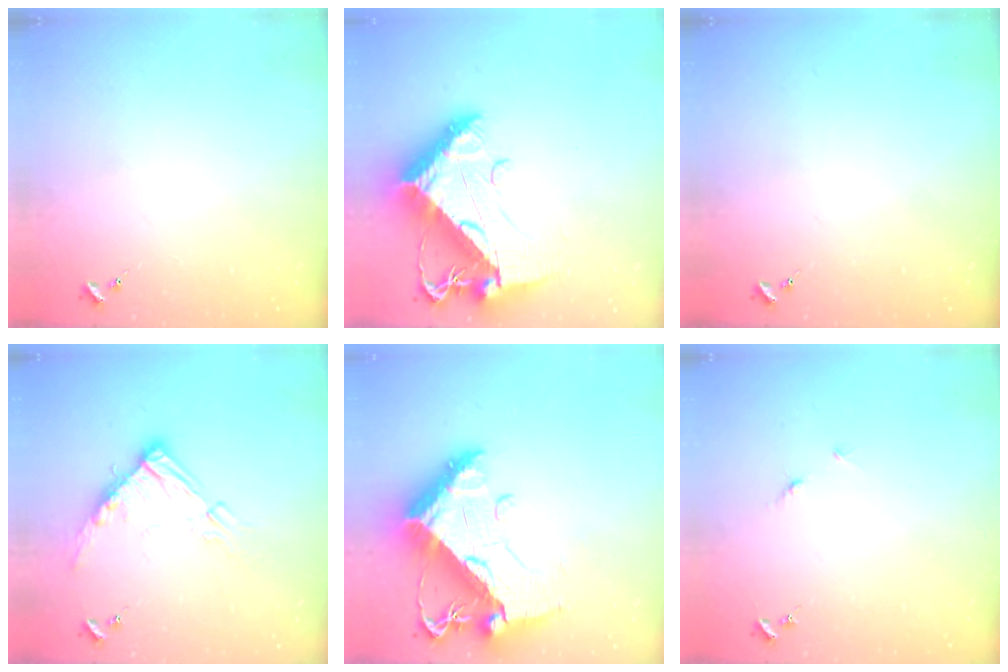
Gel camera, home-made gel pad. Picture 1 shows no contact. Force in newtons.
{"total": 16.5, "press": 16.4, "slide": 1.8}
{"total": 0.0}
{"total": 12.3, "press": 12.2, "slide": 1.3}
{"total": 19.4, "press": 19.3, "slide": 2.1}
{"total": 3.4, "press": 3.4, "slide": 0.4}